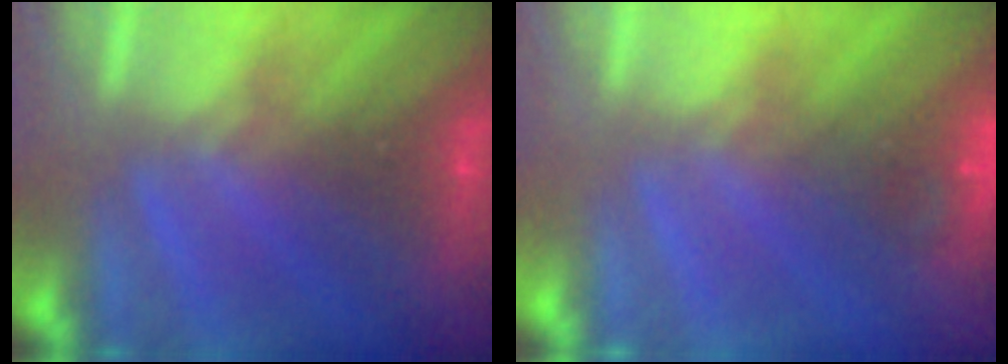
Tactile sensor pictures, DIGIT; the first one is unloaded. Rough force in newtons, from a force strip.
{"total": 4.5}